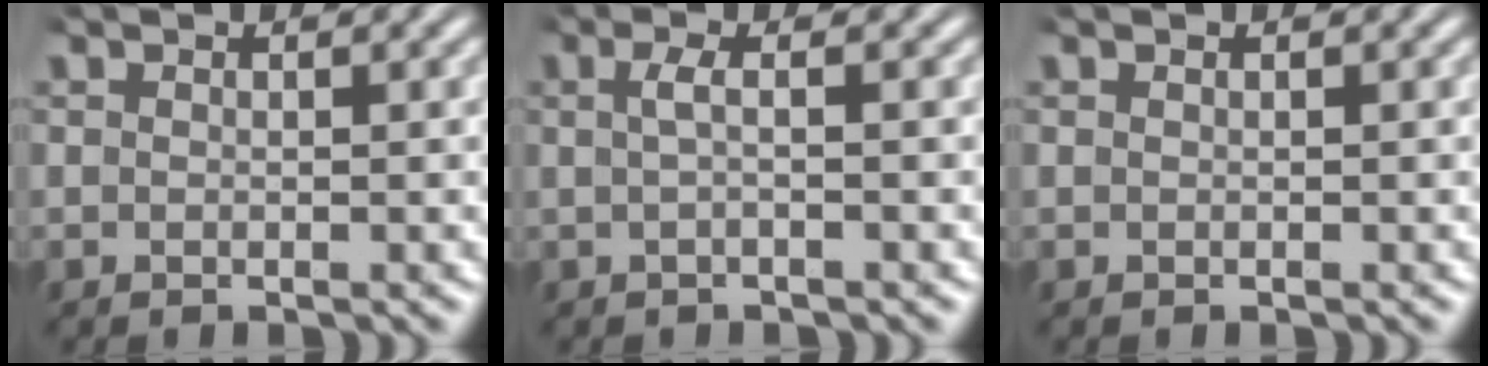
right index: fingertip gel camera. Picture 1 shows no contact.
{"total": 1.5, "force": [-0.2, -0.2, 1.5], "torque": [-0.031, -0.001, -0.002]}
{"total": 0.0}